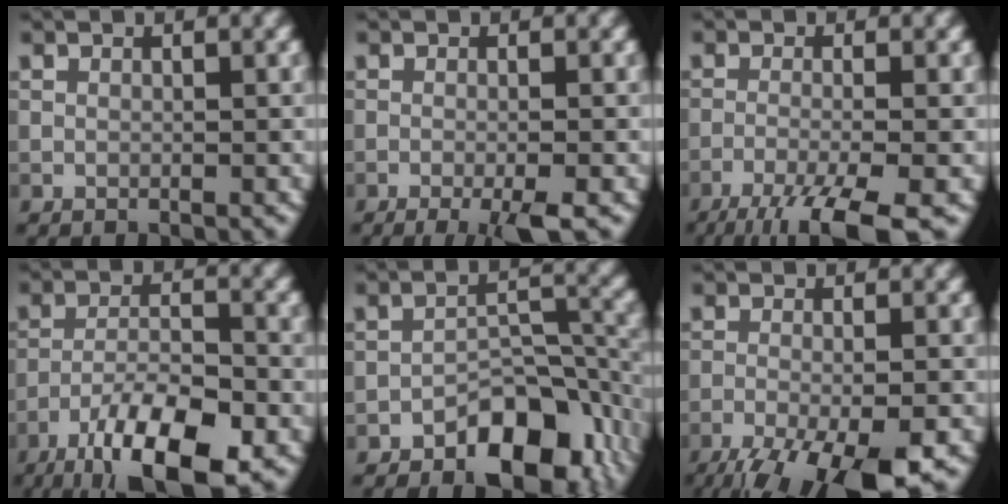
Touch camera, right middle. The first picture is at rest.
{"total": 3.3, "force": [-1.8, 0.5, 2.7], "torque": [-0.040, 0.000, -0.034]}
{"total": 7.2, "force": [-4.5, 1.4, 5.3], "torque": [-0.081, -0.008, -0.087]}
{"total": 11.0, "force": [-7.1, 3.3, 7.7], "torque": [-0.137, -0.008, -0.127]}
{"total": 8.0, "force": [-4.6, 4.1, 5.1], "torque": [-0.058, 0.000, -0.073]}
{"total": 10.4, "force": [-7.2, 2.7, 6.9], "torque": [-0.125, -0.042, -0.109]}